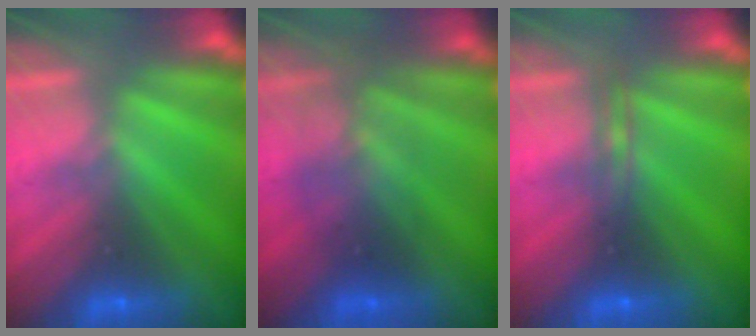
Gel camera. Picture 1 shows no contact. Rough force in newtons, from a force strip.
{"total": 2.2}
{"total": 2.3}